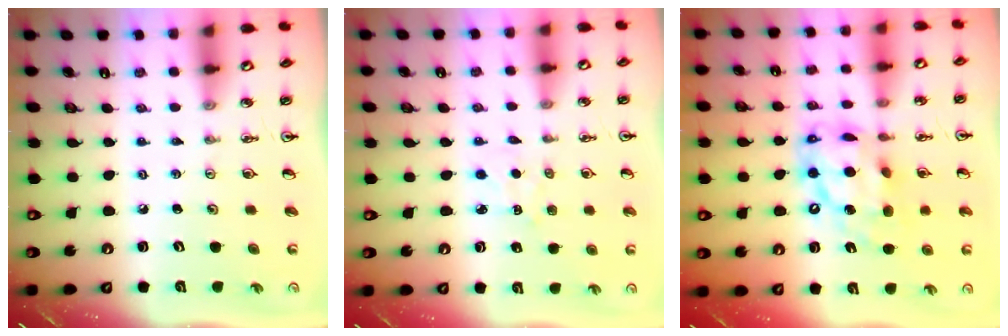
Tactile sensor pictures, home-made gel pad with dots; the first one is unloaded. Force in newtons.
{"total": 3.4, "press": 3.3, "slide": 0.4}
{"total": 15.2, "press": 15.1, "slide": 1.4}